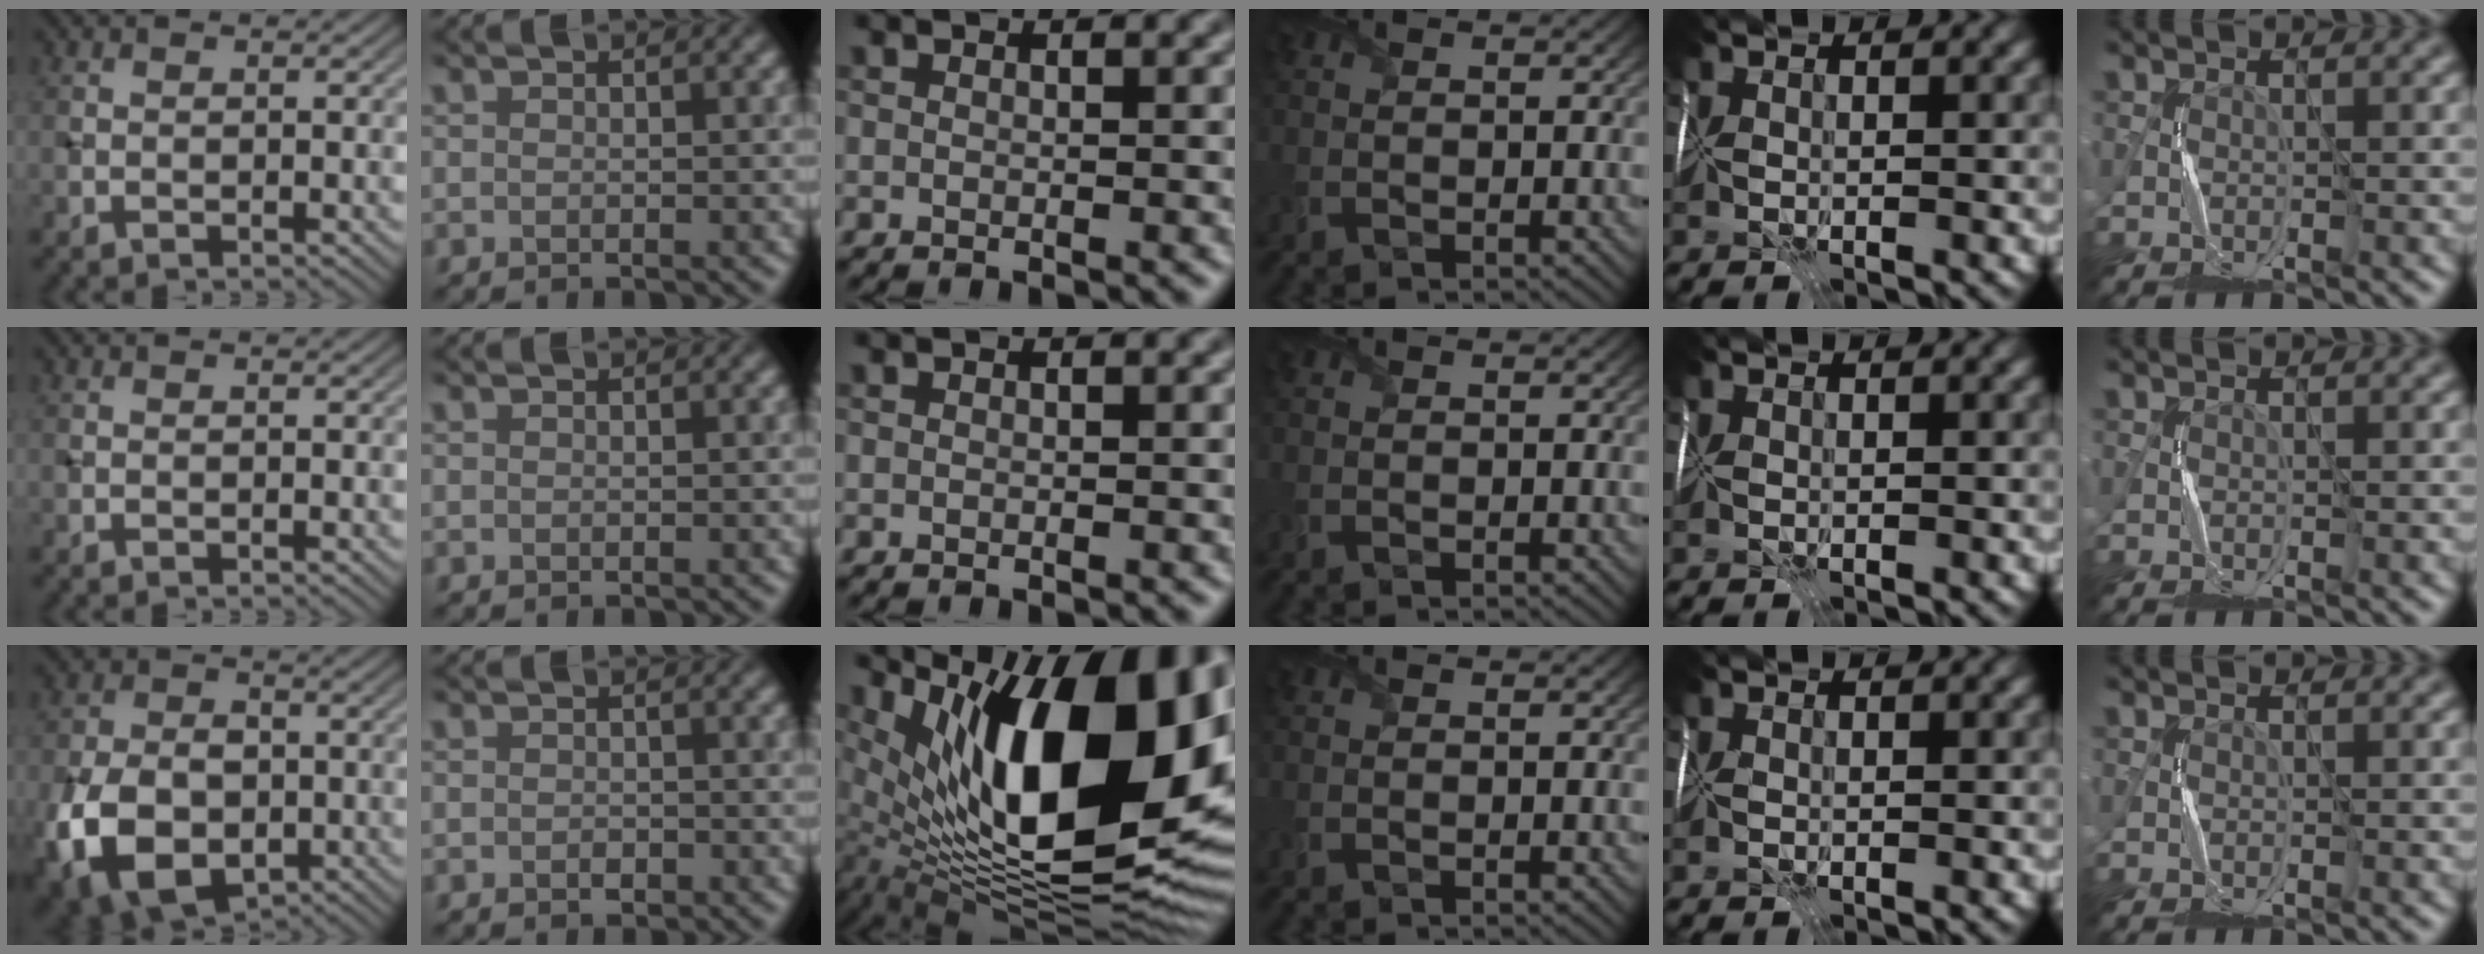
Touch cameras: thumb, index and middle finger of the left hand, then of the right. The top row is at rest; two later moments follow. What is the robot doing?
{"motion": "fold", "object": "wrapping paper"}